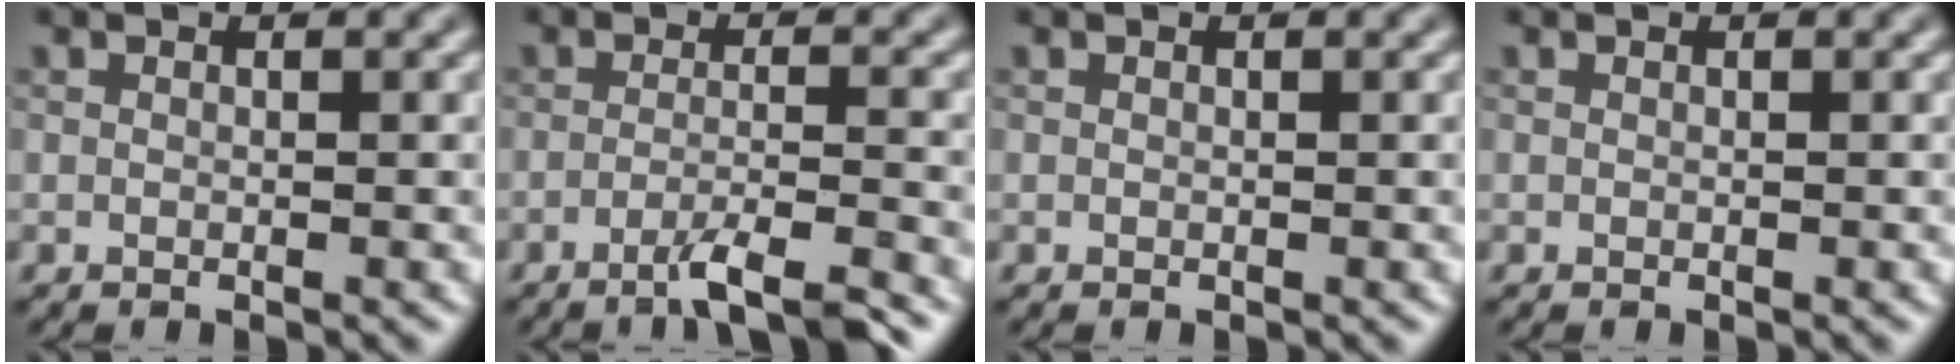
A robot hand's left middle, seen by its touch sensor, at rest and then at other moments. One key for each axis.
{"total": 4.0, "fx": -2.8, "fy": 0.4, "fz": 2.8, "tx": -0.044, "ty": 0.004, "tz": -0.059}
{"total": 0.0}
{"total": 0.0}